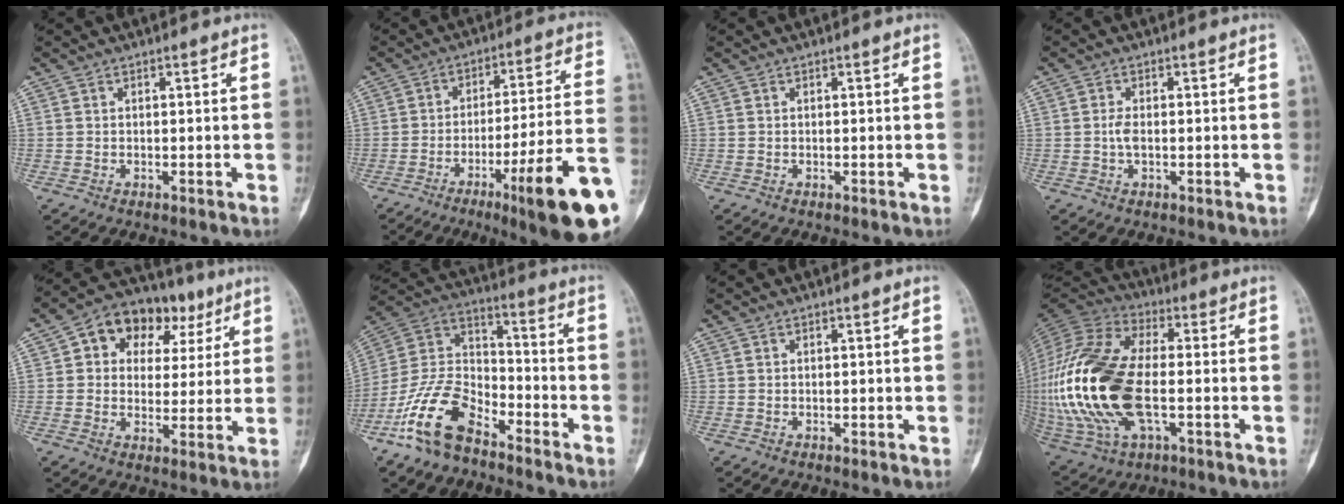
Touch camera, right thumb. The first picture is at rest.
{"total": 19.5, "force": [-8.0, 1.4, 17.7], "torque": [-0.223, 0.026, -0.117]}
{"total": 0.0}
{"total": 1.9, "force": [-0.3, 0.8, 1.7], "torque": [-0.038, 0.000, -0.007]}
{"total": 14.7, "force": [5.7, 10.9, 8.1], "torque": [-0.062, 0.017, 0.082]}
{"total": 15.4, "force": [-9.9, 7.7, 8.9], "torque": [-0.169, 0.068, -0.198]}
{"total": 0.0}
{"total": 29.8, "force": [-3.7, 15.1, 25.4], "torque": [-0.616, -0.011, -0.062]}